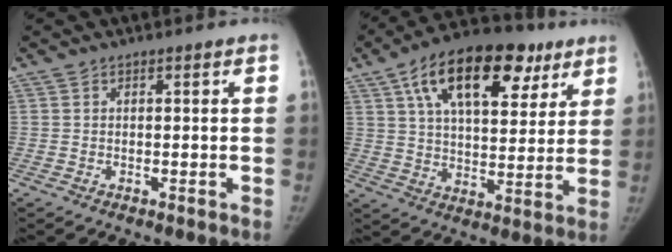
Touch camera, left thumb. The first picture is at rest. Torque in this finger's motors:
{"motor_torque": [3.13, 1.89, 1.90, -0.87, 0.49]}